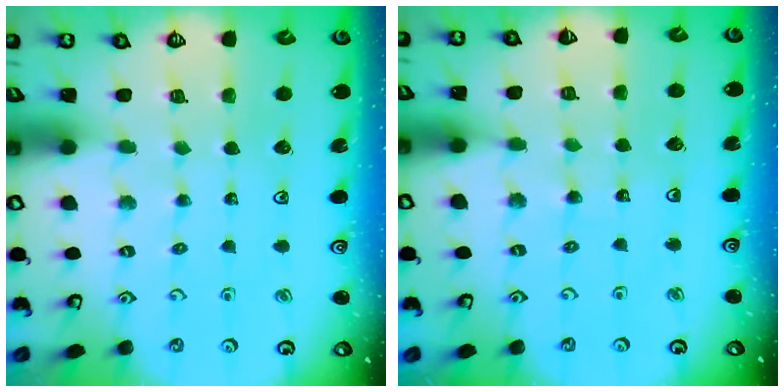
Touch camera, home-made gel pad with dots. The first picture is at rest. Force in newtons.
{"total": 4.8, "press": 4.7, "slide": 0.5}